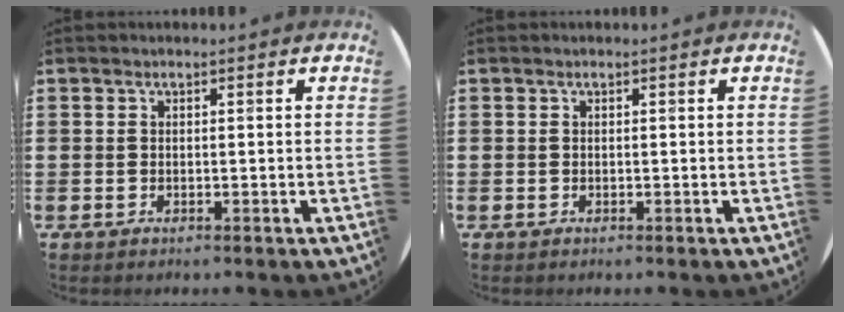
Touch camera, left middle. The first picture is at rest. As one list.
[{"total": 0.0}]